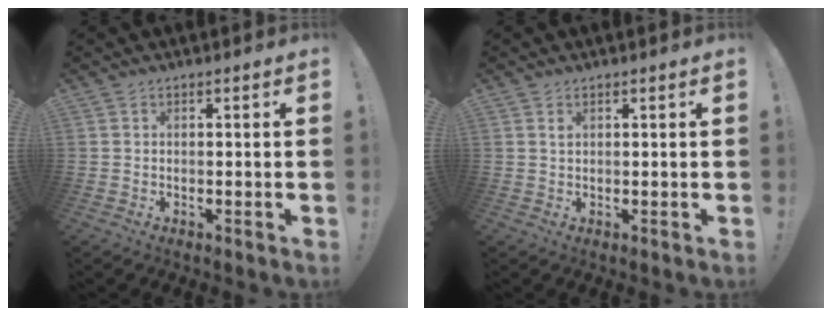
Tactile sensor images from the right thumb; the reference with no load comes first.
{"total": 0.6, "force": [0.3, 0.4, 0.4], "torque": [-0.009, 0.001, 0.005]}